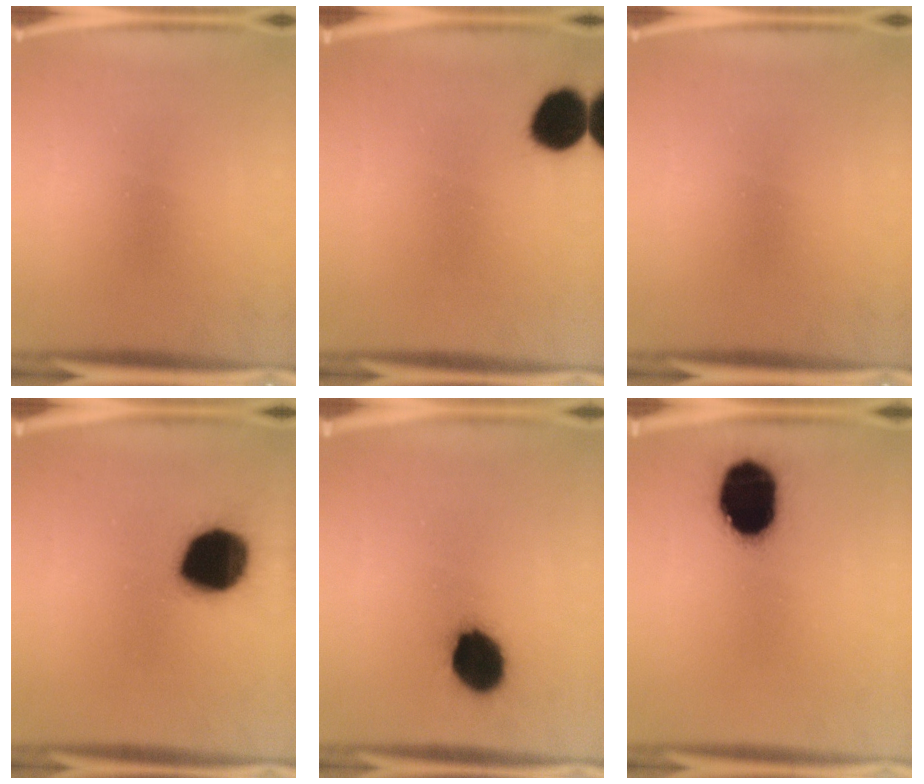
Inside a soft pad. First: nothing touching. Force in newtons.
{"total": 9.6}
{"total": 0.0}
{"total": 19.5}
{"total": 12.2}
{"total": 19.2}